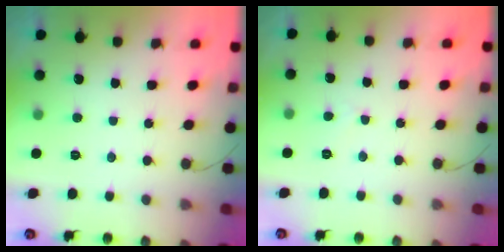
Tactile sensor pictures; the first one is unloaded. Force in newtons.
{"total": 2.1, "press": 2.1, "slide": 0.2}